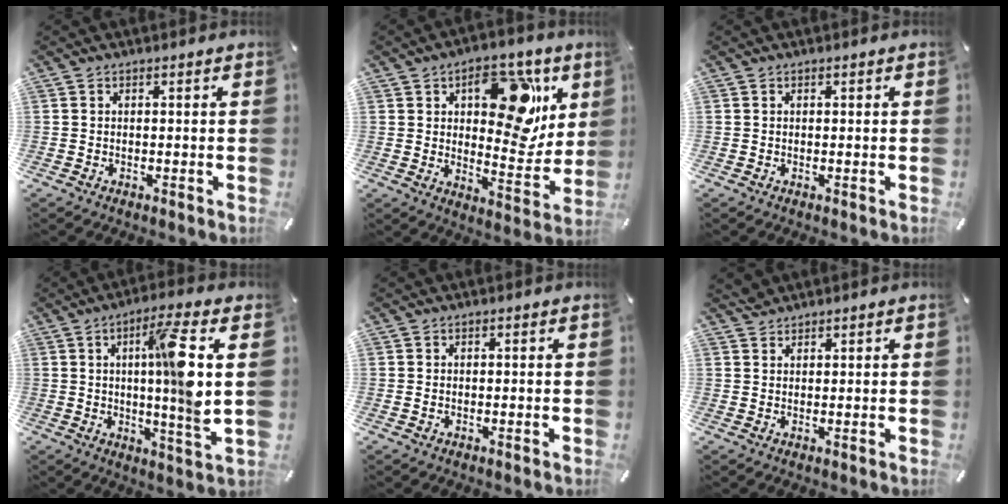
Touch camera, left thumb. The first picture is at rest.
{"total": 18.3, "force": [7.8, 10.3, 13.0], "torque": [-0.144, -0.043, 0.125]}
{"total": 0.0}
{"total": 13.1, "force": [2.8, 0.6, 12.8], "torque": [-0.197, -0.017, 0.035]}
{"total": 0.8, "force": [-0.2, 0.4, 0.7], "torque": [-0.014, 0.000, -0.003]}
{"total": 1.5, "force": [1.4, 0.5, -0.1], "torque": [0.000, -0.002, 0.029]}